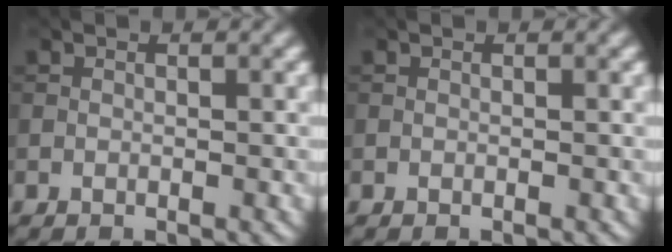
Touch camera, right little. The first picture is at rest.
{"total": 0.0}